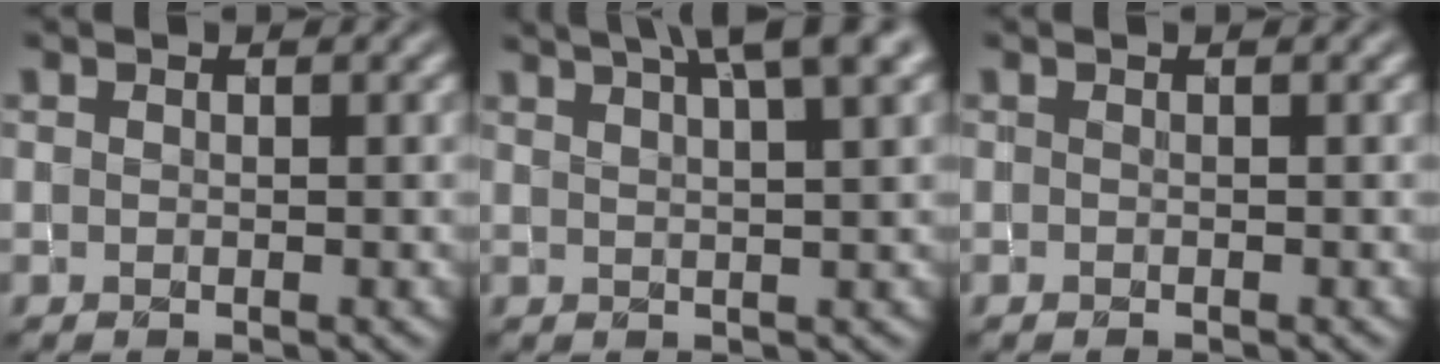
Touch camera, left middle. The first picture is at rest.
{"total": 6.9, "force": [4.5, 1.6, 5.0], "torque": [-0.043, 0.031, 0.041]}
{"total": 0.5, "force": [-0.2, 0.1, 0.5], "torque": [-0.009, -0.002, -0.003]}